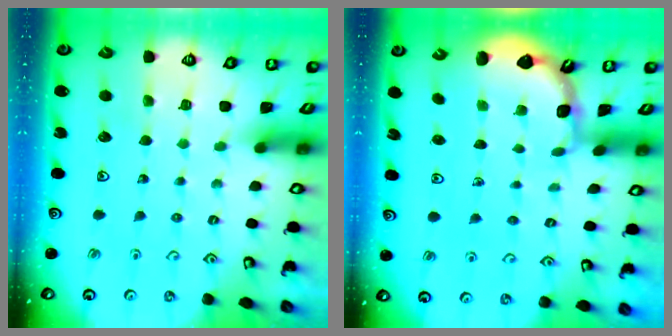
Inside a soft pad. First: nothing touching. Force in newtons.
{"total": 2.0, "press": 2.0, "slide": 0.2}